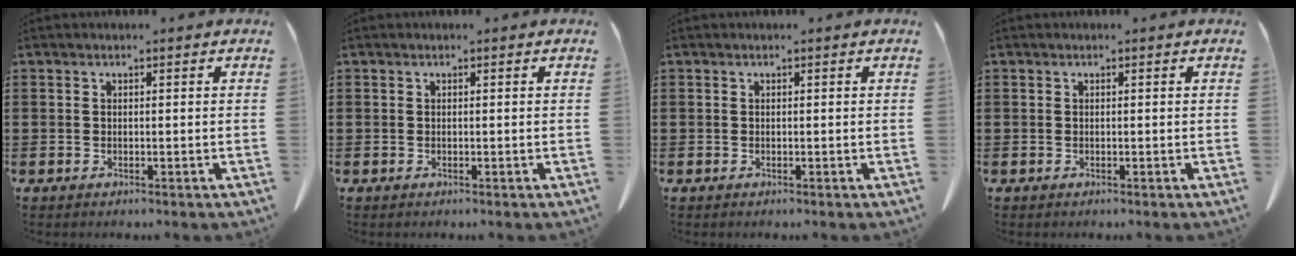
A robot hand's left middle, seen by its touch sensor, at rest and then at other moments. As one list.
[{"total": 0.0}, {"total": 0.0}, {"total": 0.0}]